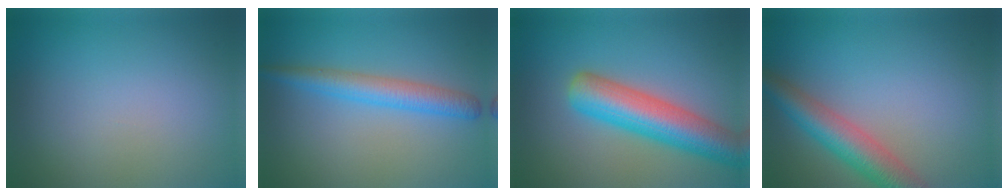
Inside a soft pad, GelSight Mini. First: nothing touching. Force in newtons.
{"total": 3.4, "press": 3.4, "slide": 0.0}
{"total": 7.2, "press": 7.2, "slide": 0.4}
{"total": 5.3, "press": 5.3, "slide": 0.2}